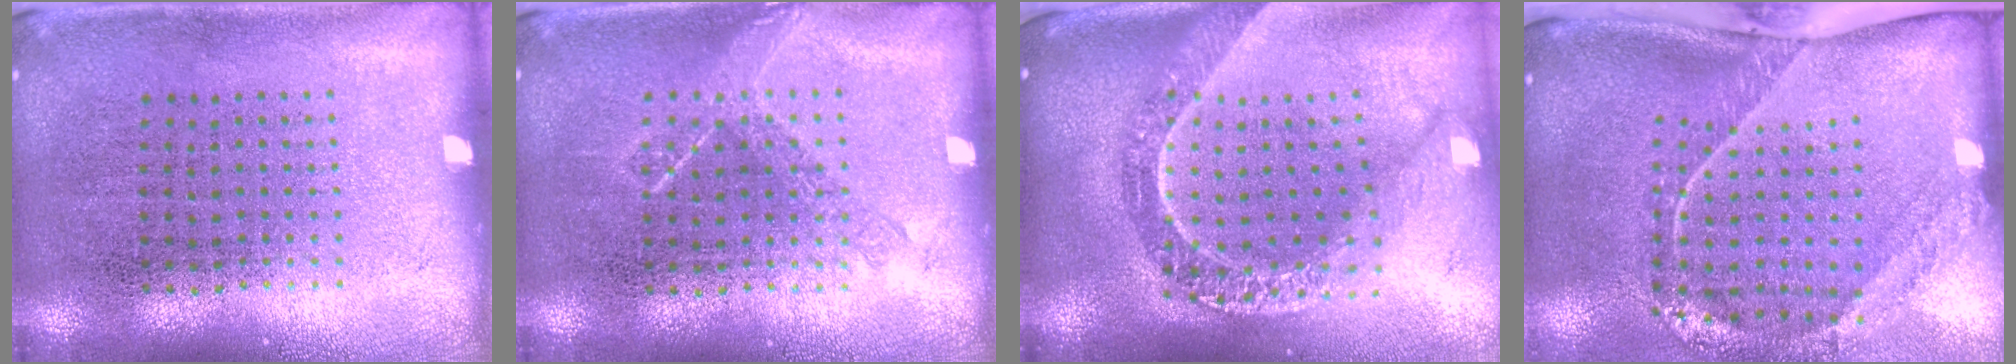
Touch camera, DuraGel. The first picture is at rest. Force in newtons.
{"total": 1.0, "press": 0.9, "slide": 0.3}
{"total": 2.8, "press": 2.2, "slide": 1.7}
{"total": 2.7, "press": 1.8, "slide": 2.0}